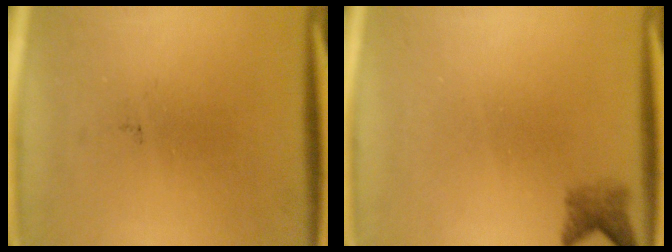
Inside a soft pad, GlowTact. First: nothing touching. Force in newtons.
{"total": 2.0}